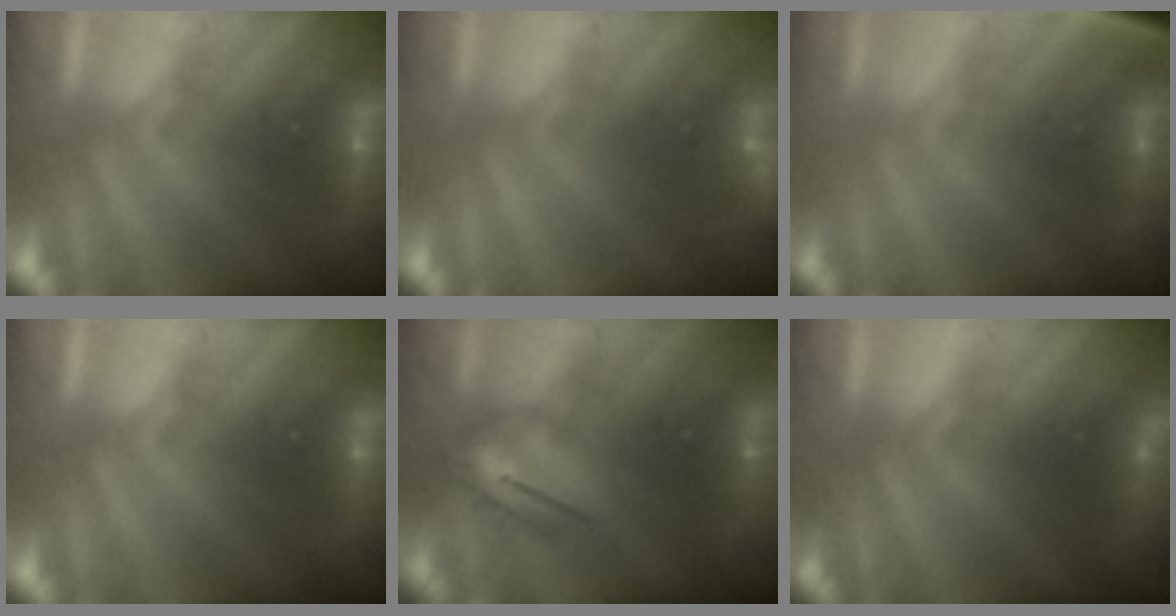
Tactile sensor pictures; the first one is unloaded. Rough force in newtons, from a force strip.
{"total": 2.9}
{"total": 2.7}
{"total": 0.0}
{"total": 4.5}
{"total": 2.0}